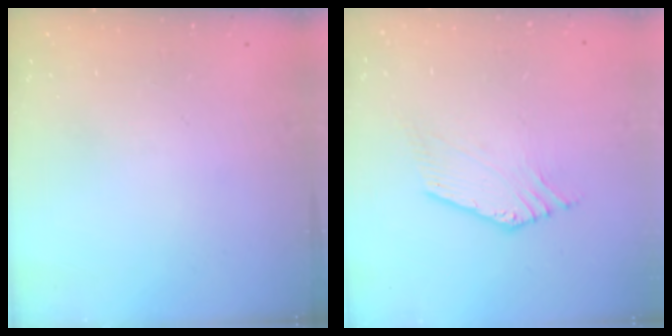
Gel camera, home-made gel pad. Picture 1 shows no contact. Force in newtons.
{"total": 2.8, "press": 2.7, "slide": 0.6}